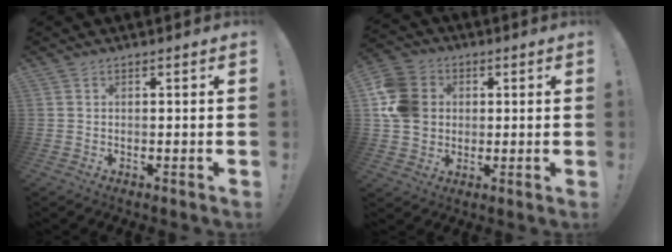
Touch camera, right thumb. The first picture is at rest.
{"total": 13.2, "force": [1.7, 11.3, 6.6], "torque": [-0.131, 0.004, 0.038]}